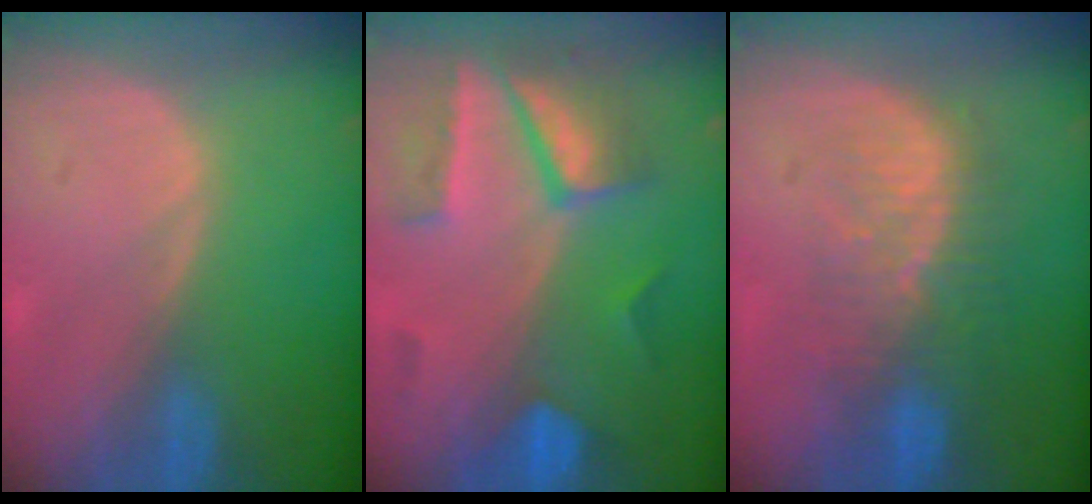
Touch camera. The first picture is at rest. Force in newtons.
{"total": 8.5, "press": 7.8, "slide": 3.4}
{"total": 9.7, "press": 8.5, "slide": 4.8}